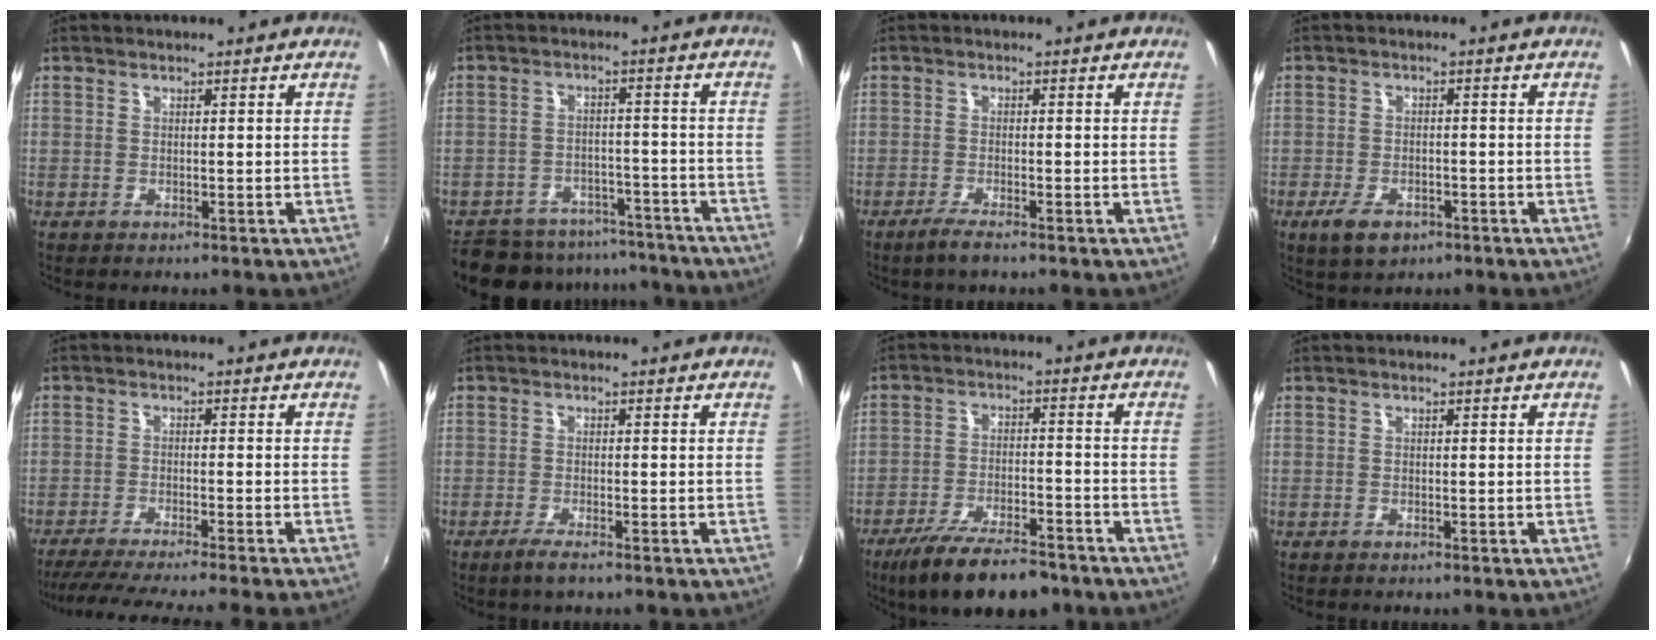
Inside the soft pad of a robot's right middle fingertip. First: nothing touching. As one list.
[{"total": 16.4, "force": [-14.2, 6.5, 5.0], "torque": [-0.118, 0.015, -0.187]}, {"total": 2.9, "force": [-2.2, -0.1, 1.9], "torque": [-0.050, -0.007, -0.046]}, {"total": 5.6, "force": [-3.3, 2.8, 3.6], "torque": [-0.087, -0.012, -0.056]}, {"total": 11.1, "force": [-9.7, -2.0, 4.9], "torque": [-0.106, -0.024, -0.157]}, {"total": 2.6, "force": [-1.8, -0.1, 1.9], "torque": [-0.045, -0.008, -0.038]}, {"total": 14.1, "force": [-10.9, 4.0, 8.0], "torque": [-0.167, -0.027, -0.177]}, {"total": 0.0}]